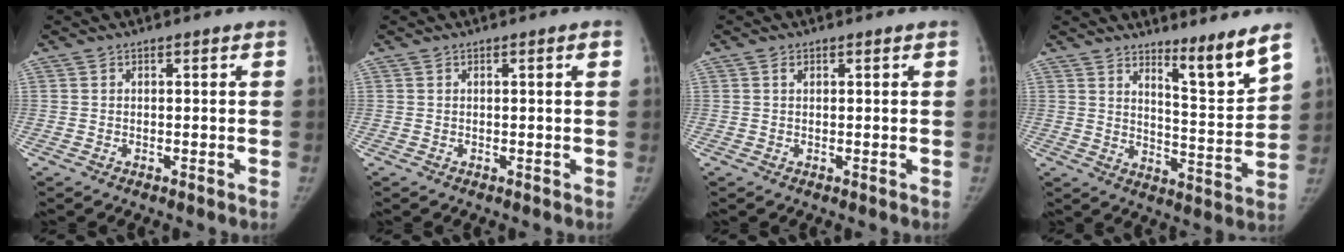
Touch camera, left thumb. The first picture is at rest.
{"total": 1.1, "force": [0.3, 0.0, 1.0], "torque": [-0.018, 0.002, 0.004]}
{"total": 0.8, "force": [0.4, 0.5, 0.6], "torque": [-0.011, 0.000, 0.007]}
{"total": 9.3, "force": [7.0, 0.2, 6.2], "torque": [-0.086, -0.073, 0.113]}